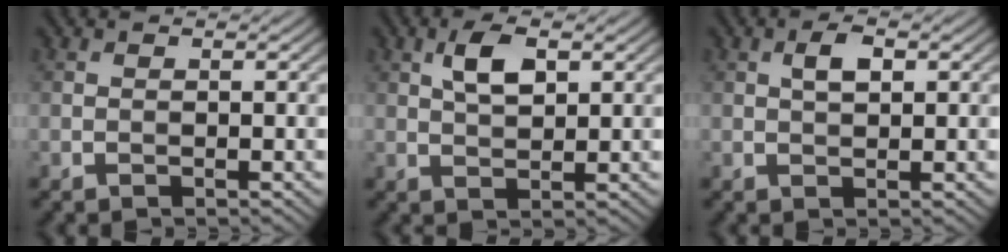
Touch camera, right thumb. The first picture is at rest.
{"total": 4.2, "force": [1.6, 2.0, 3.4], "torque": [-0.073, 0.004, 0.032]}
{"total": 2.6, "force": [0.8, 1.2, 2.1], "torque": [-0.040, 0.003, 0.011]}